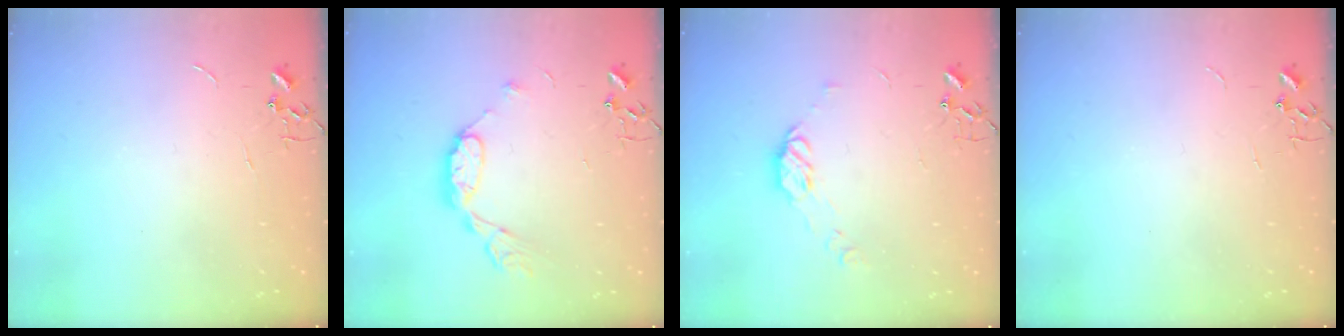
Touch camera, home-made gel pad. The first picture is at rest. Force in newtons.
{"total": 9.2, "press": 9.2, "slide": 0.2}
{"total": 7.7, "press": 7.7, "slide": 0.7}
{"total": 0.0}